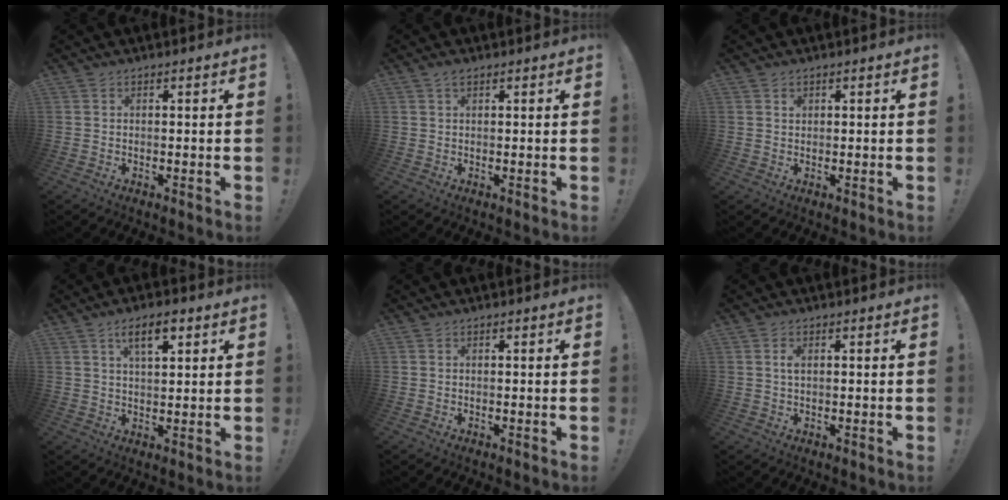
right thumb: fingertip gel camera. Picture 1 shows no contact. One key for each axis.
{"total": 1.7, "fx": 1.0, "fy": 0.8, "fz": 1.0, "tx": -0.018, "ty": 0.001, "tz": 0.018}
{"total": 0.9, "fx": 0.5, "fy": 0.7, "fz": 0.1, "tx": 0.014, "ty": -0.006, "tz": 0.007}
{"total": 6.9, "fx": 3.5, "fy": 2.7, "fz": 5.2, "tx": -0.080, "ty": -0.007, "tz": 0.057}
{"total": 0.0}
{"total": 1.5, "fx": 0.3, "fy": 0.7, "fz": 1.3, "tx": -0.020, "ty": 0.001, "tz": 0.003}